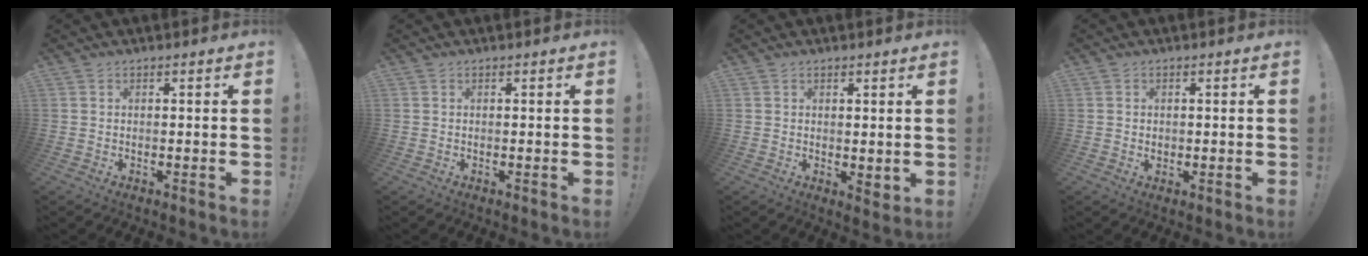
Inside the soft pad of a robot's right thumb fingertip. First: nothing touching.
{"total": 0.0}
{"total": 2.3, "force": [1.2, 1.1, 1.6], "torque": [-0.013, -0.012, 0.022]}
{"total": 1.1, "force": [0.1, 1.0, 0.3], "torque": [-0.006, 0.003, 0.002]}